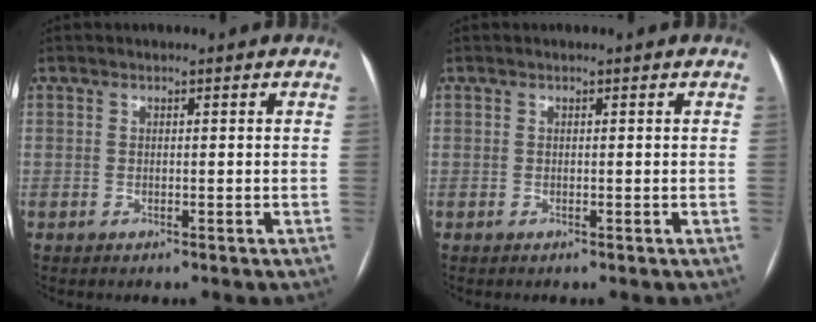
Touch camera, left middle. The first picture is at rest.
{"total": 0.0}